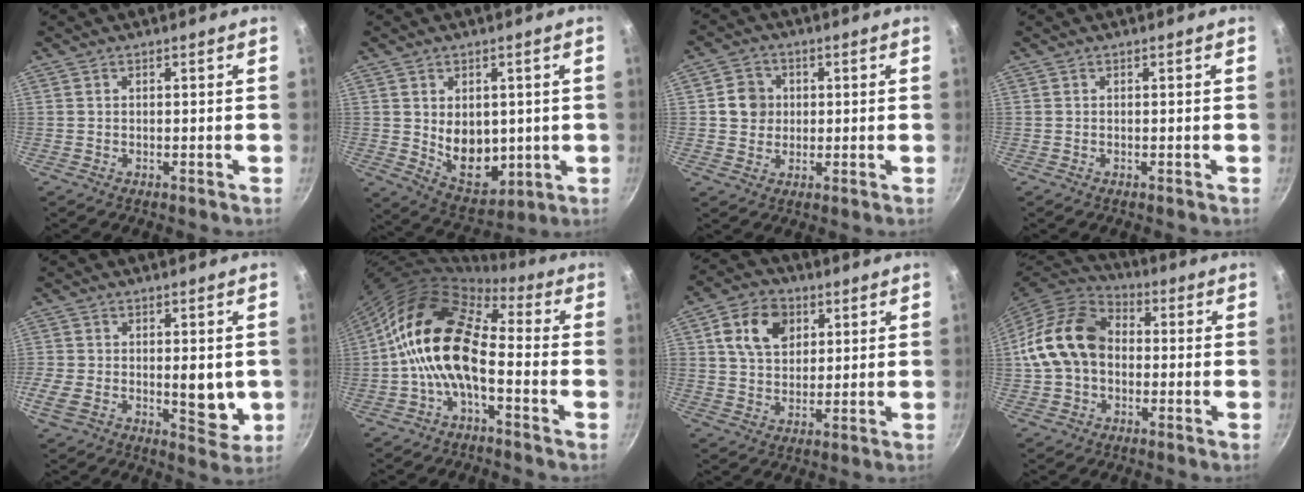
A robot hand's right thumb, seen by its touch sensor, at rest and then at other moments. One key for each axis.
{"total": 11.1, "fx": 0.6, "fy": 8.0, "fz": 7.6, "tx": -0.088, "ty": -0.028, "tz": 0.032}
{"total": 5.6, "fx": 0.7, "fy": 5.2, "fz": 2.0, "tx": -0.001, "ty": 0.005, "tz": 0.004}
{"total": 0.0}
{"total": 10.8, "fx": -0.9, "fy": 5.8, "fz": 9.0, "tx": -0.129, "ty": -0.016, "tz": -0.015}
{"total": 14.6, "fx": -2.4, "fy": 8.0, "fz": 12.0, "tx": -0.203, "ty": 0.038, "tz": -0.063}
{"total": 10.3, "fx": 3.5, "fy": 7.7, "fz": 5.9, "tx": -0.080, "ty": 0.002, "tz": 0.055}
{"total": 15.7, "fx": -0.1, "fy": 11.9, "fz": 10.3, "tx": -0.167, "ty": 0.036, "tz": -0.013}